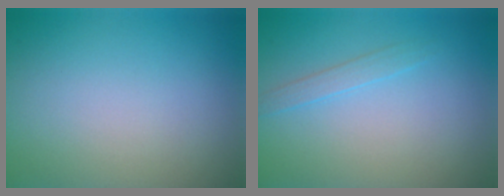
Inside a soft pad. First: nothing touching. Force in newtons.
{"total": 1.1, "press": 1.1, "slide": 0.1}